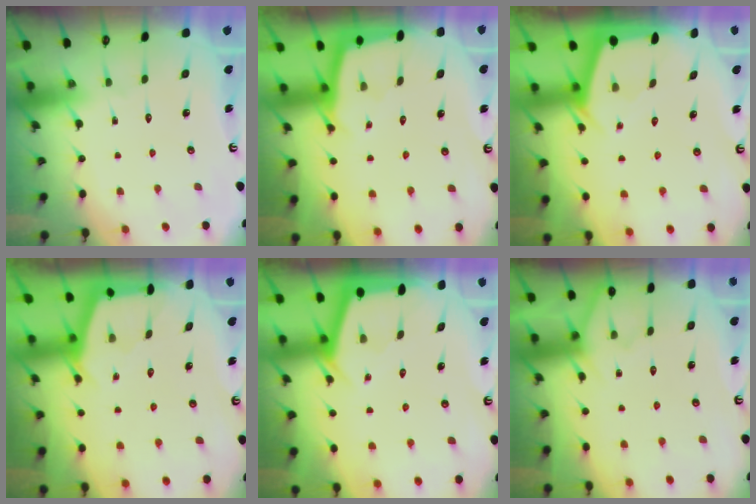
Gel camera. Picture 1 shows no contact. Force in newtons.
{"total": 2.3, "press": 2.3, "slide": 0.2}
{"total": 2.5, "press": 2.5, "slide": 0.3}
{"total": 2.6, "press": 2.6, "slide": 0.3}
{"total": 2.8, "press": 2.8, "slide": 0.4}
{"total": 4.9, "press": 4.9, "slide": 0.6}